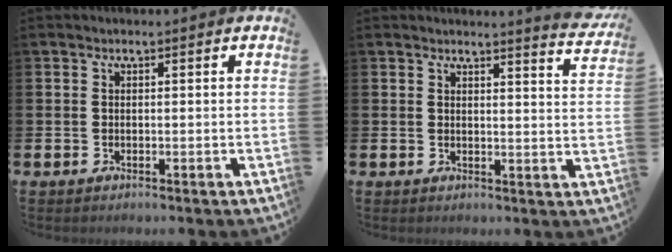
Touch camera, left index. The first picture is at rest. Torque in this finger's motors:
{"motor_torque": [-0.22, -0.21, -0.19, 0.07]}